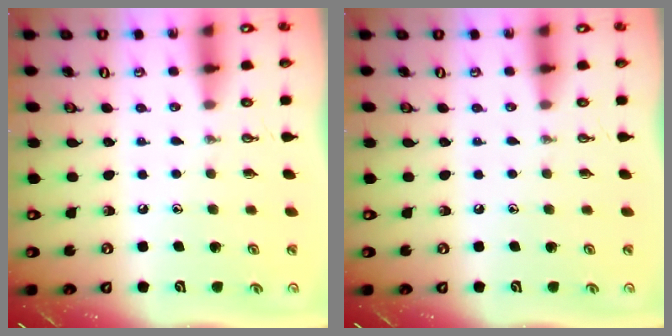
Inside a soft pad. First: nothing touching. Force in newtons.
{"total": 0.0}